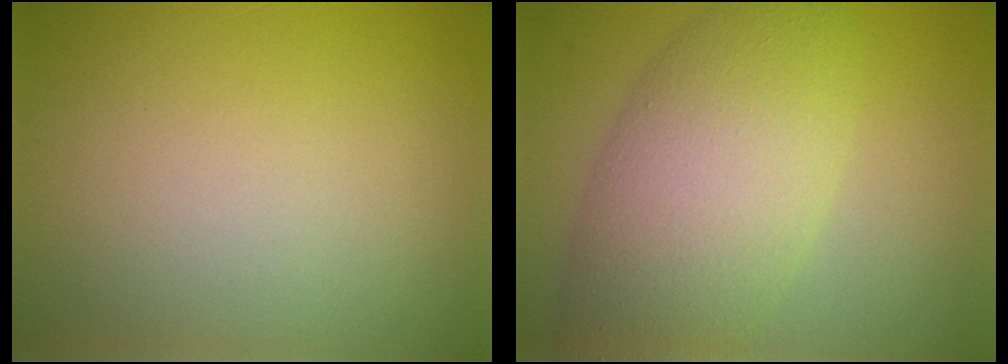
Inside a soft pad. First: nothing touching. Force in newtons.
{"total": 8.3, "press": 8.3, "slide": 0.5}